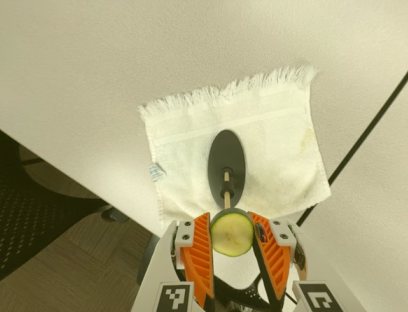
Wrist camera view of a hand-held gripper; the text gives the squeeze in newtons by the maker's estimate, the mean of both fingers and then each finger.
{"total": 8.9, "left": 8.9, "right": 8.9}